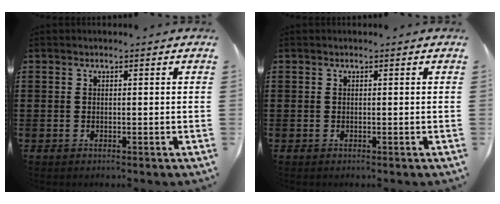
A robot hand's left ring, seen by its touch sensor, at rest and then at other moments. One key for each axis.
{"total": 0.0}